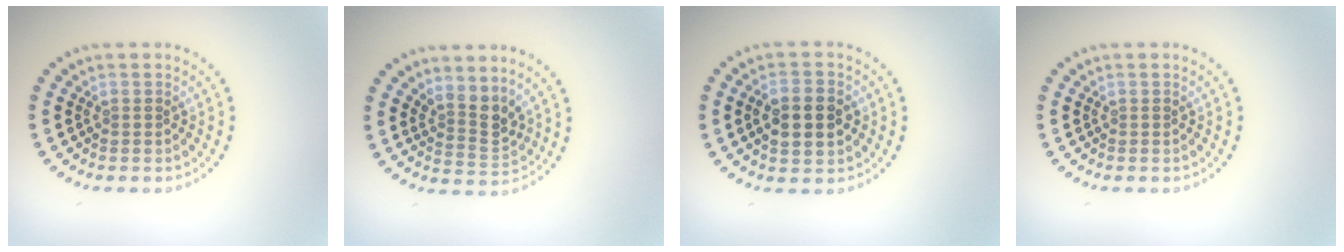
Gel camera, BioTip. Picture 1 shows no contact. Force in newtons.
{"total": 2.7, "press": 2.0, "slide": 1.8}
{"total": 4.0, "press": 4.0, "slide": 0.1}
{"total": 0.0}